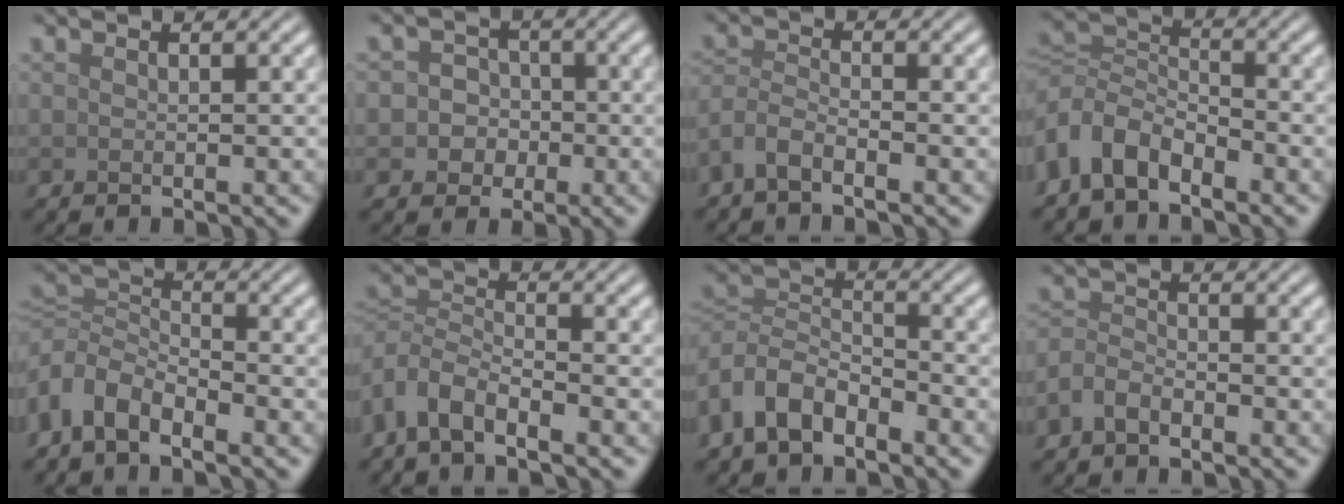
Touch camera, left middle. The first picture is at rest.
{"total": 3.4, "force": [-0.6, 3.2, 1.0], "torque": [0.008, 0.009, -0.028]}
{"total": 2.5, "force": [-2.0, 0.6, 1.3], "torque": [-0.030, 0.002, -0.050]}
{"total": 5.8, "force": [-2.8, 3.7, 3.4], "torque": [-0.075, 0.004, -0.073]}
{"total": 5.0, "force": [-2.7, 3.0, 2.9], "torque": [-0.064, 0.002, -0.071]}
{"total": 4.2, "force": [-3.0, 1.8, 2.4], "torque": [-0.053, -0.003, -0.071]}
{"total": 5.5, "force": [-3.3, 3.2, 3.1], "torque": [-0.059, 0.002, -0.078]}
{"total": 2.4, "force": [-1.7, 1.3, 1.2], "torque": [-0.026, 0.005, -0.042]}